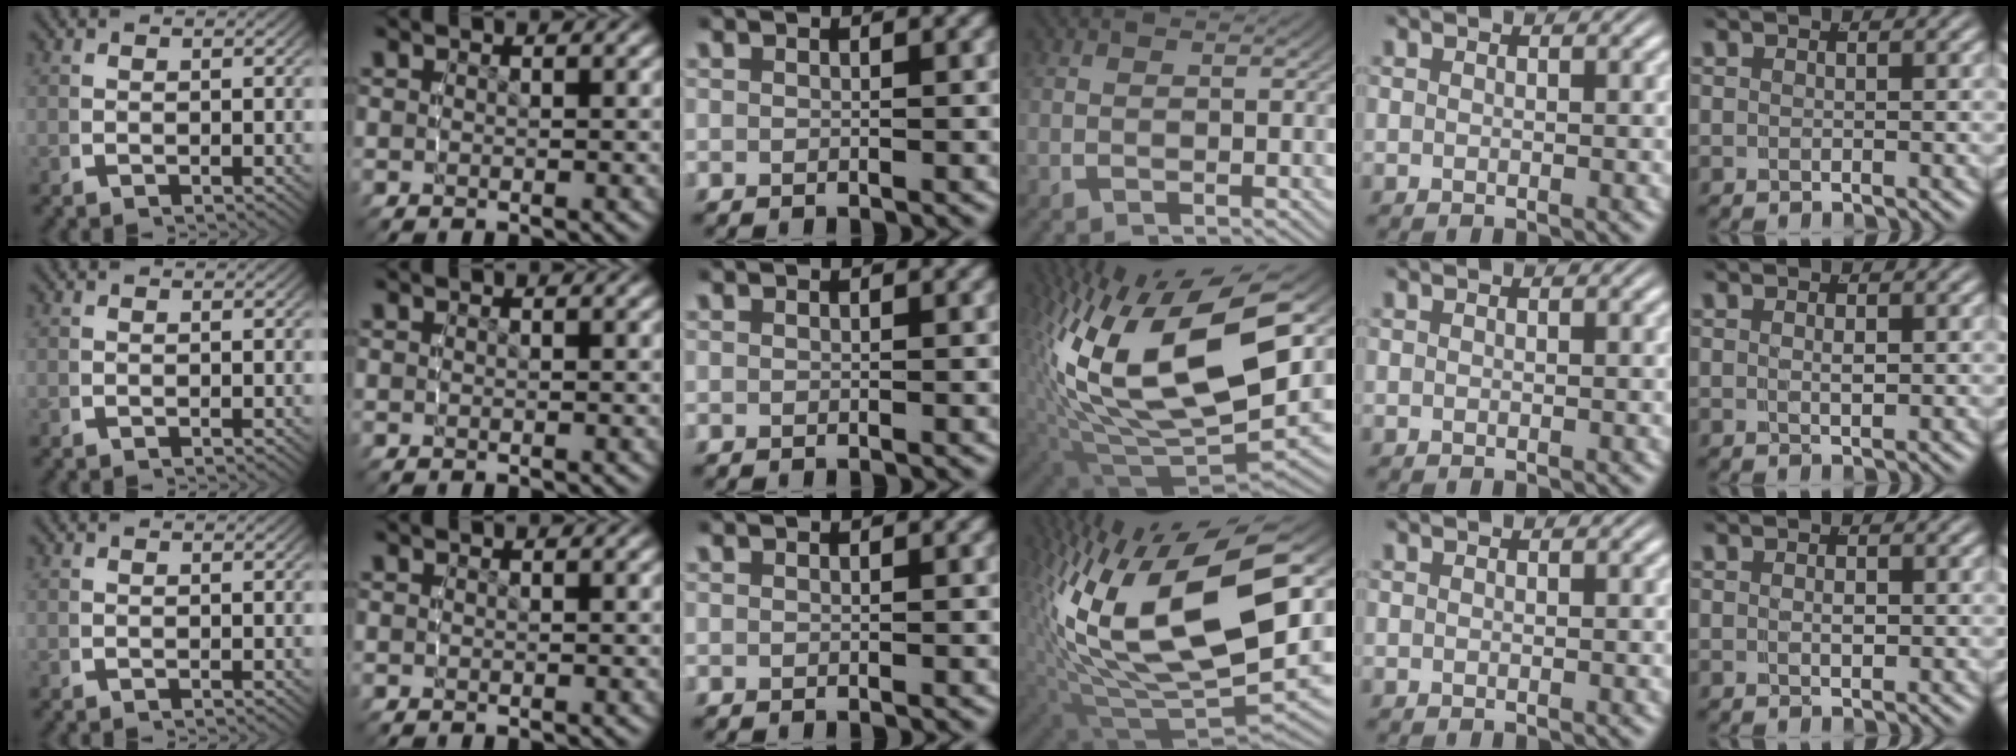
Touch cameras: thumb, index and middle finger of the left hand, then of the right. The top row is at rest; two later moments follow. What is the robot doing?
{"motion": "lift_and_place", "object": "tape"}